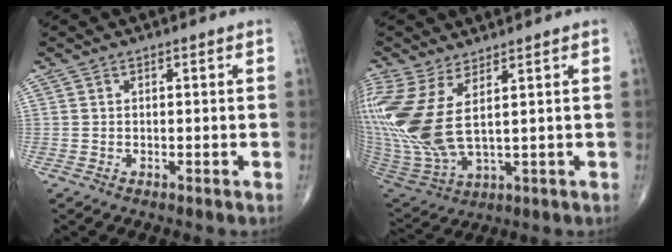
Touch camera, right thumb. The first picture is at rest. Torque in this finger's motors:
{"motor_torque": [2.00, 3.01, 1.72, 0.21, 0.29]}